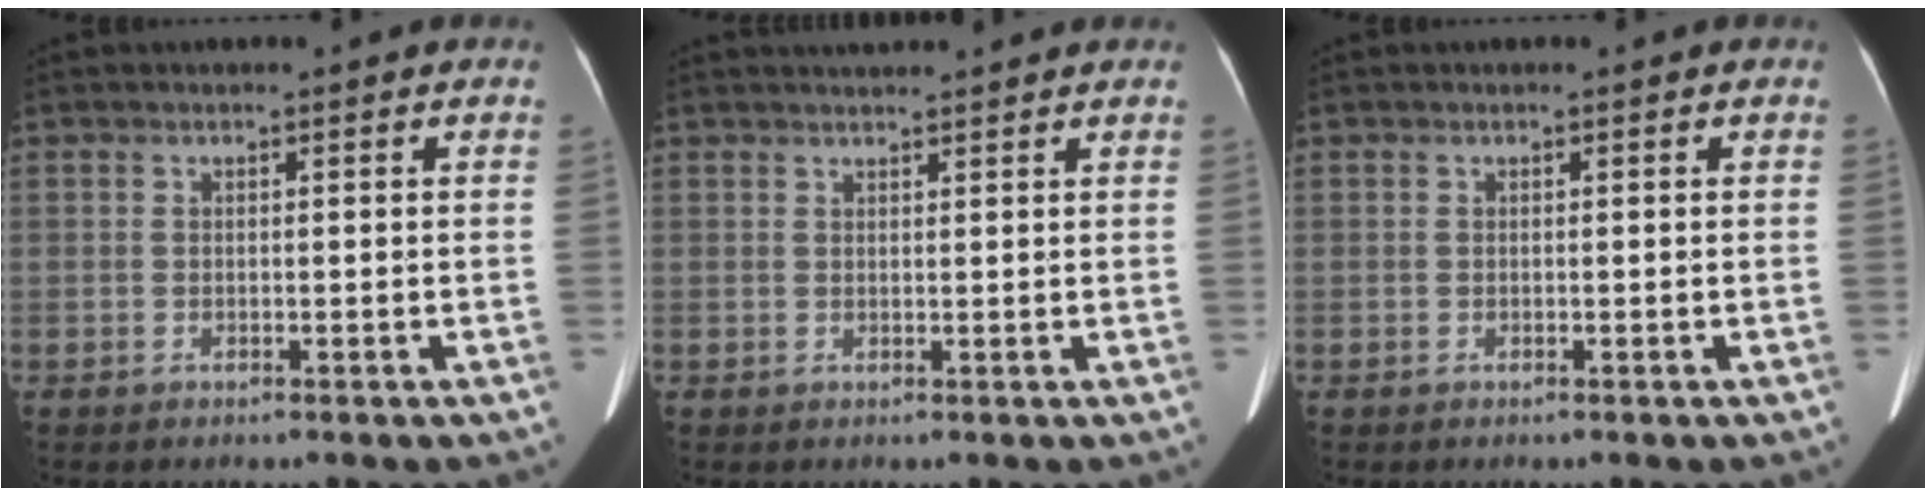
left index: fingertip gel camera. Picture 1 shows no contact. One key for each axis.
{"total": 3.7, "fx": 3.5, "fy": -0.2, "fz": 1.0, "tx": -0.013, "ty": 0.026, "tz": 0.051}
{"total": 0.0}